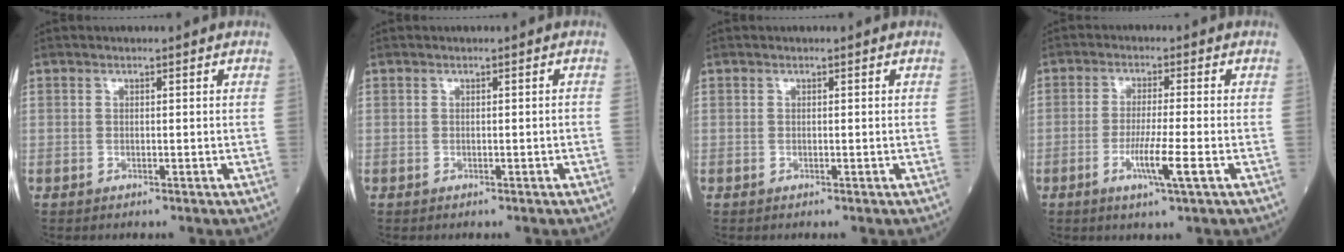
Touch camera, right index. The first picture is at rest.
{"total": 0.0}
{"total": 0.0}
{"total": 6.0, "force": [-2.1, -0.4, 5.6], "torque": [-0.105, -0.014, -0.041]}